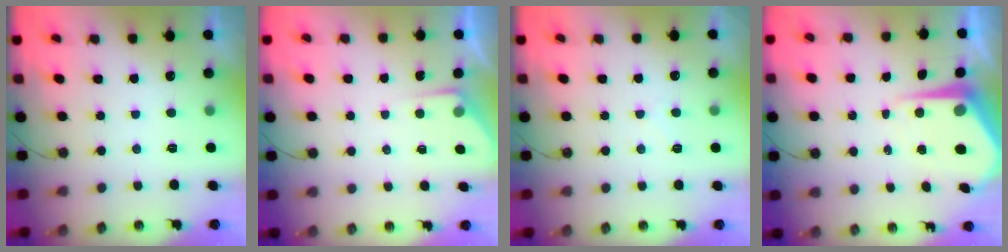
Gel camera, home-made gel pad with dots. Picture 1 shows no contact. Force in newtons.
{"total": 4.5, "press": 4.5, "slide": 0.5}
{"total": 5.2, "press": 5.2, "slide": 0.7}
{"total": 7.7, "press": 7.6, "slide": 0.6}